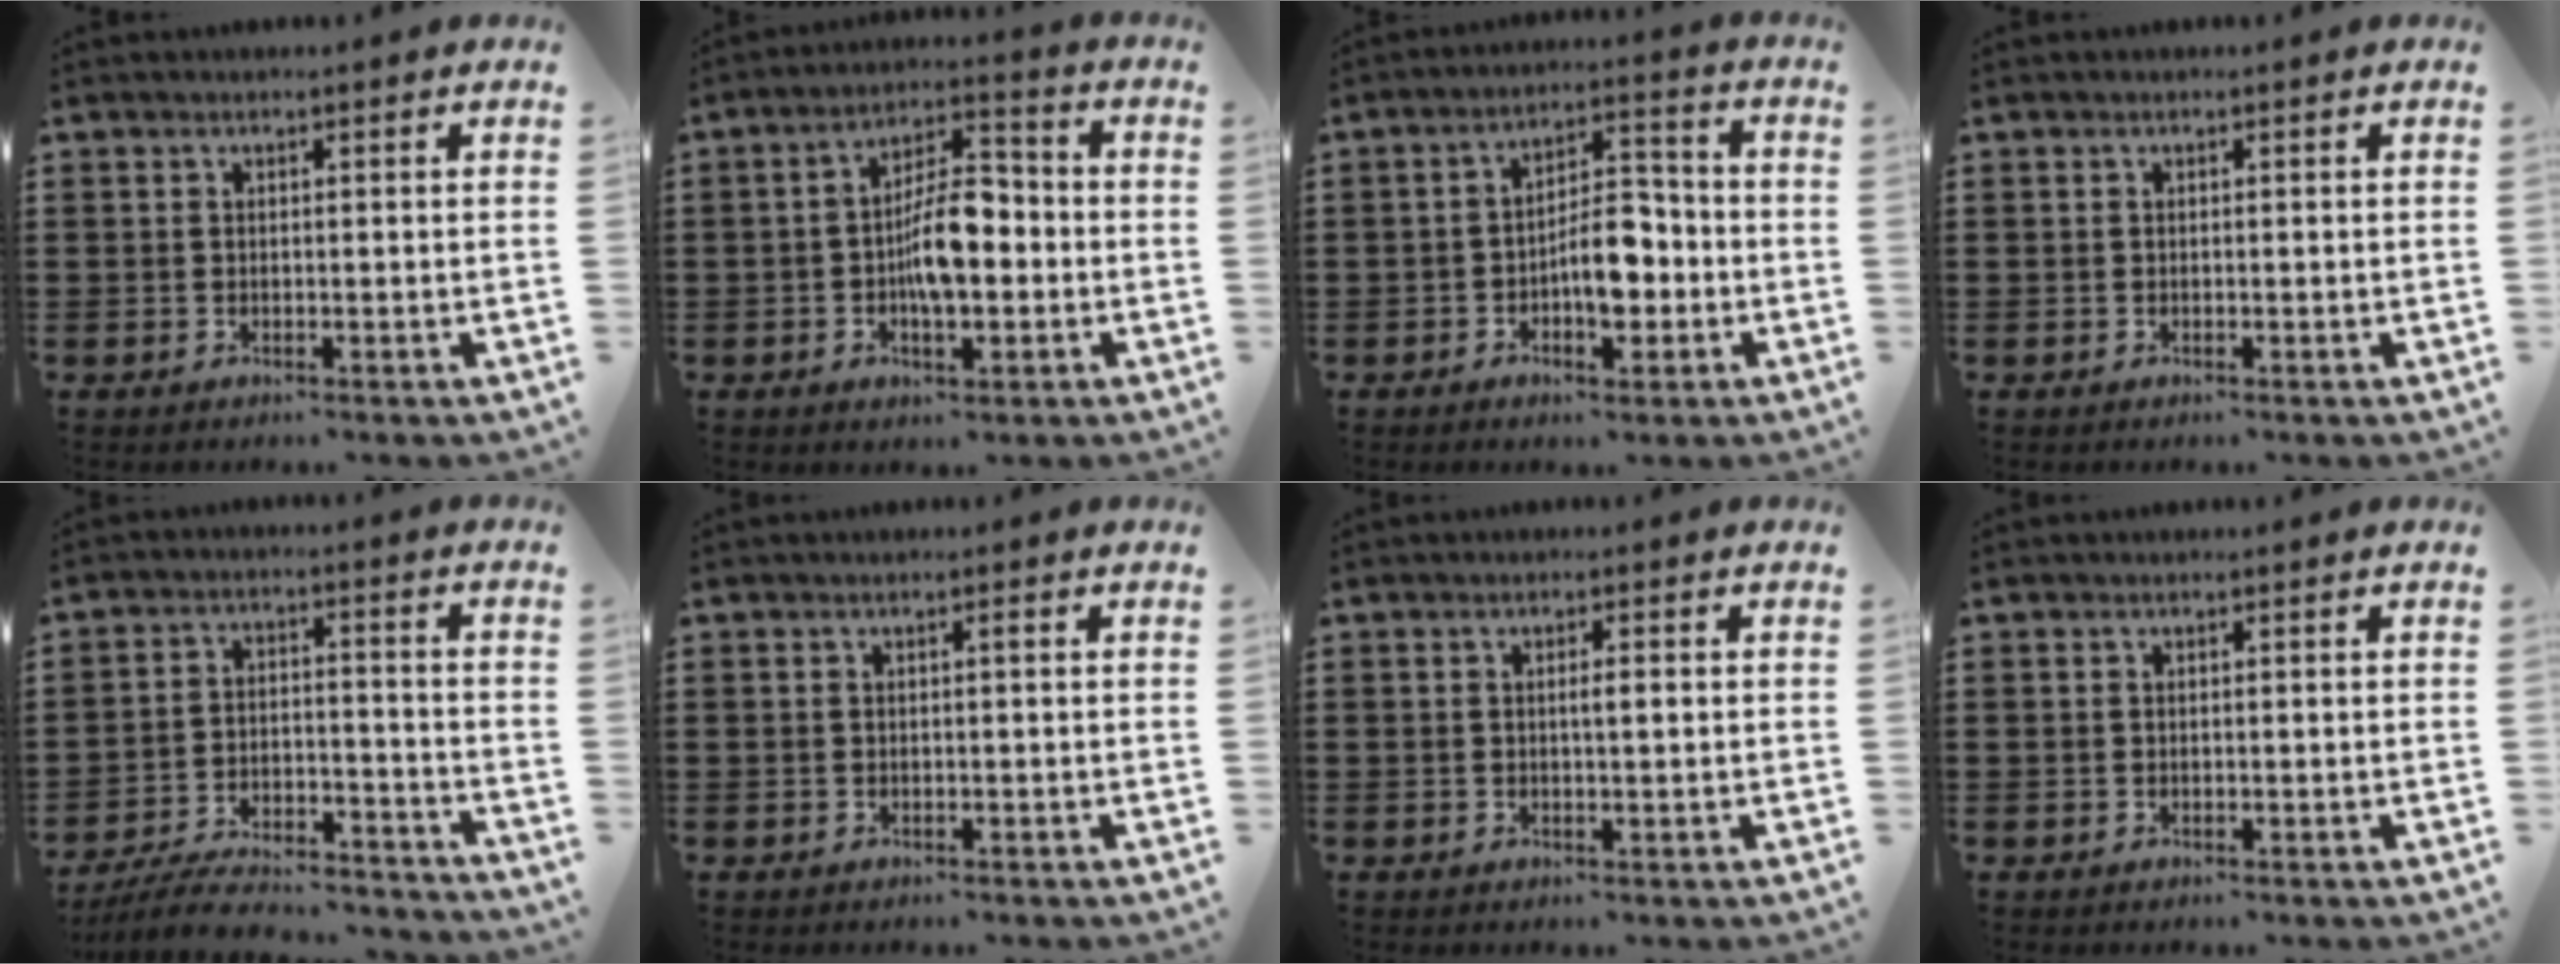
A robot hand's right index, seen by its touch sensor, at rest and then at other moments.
{"total": 8.2, "force": [-1.2, 3.5, 7.3], "torque": [-0.136, 0.005, -0.028]}
{"total": 7.5, "force": [-2.1, 3.8, 6.1], "torque": [-0.080, 0.004, -0.042]}
{"total": 0.0}
{"total": 7.1, "force": [-6.7, 0.8, 2.0], "torque": [-0.037, 0.011, -0.130]}
{"total": 0.5, "force": [0.1, 0.0, 0.5], "torque": [-0.009, 0.000, 0.001]}
{"total": 1.4, "force": [0.1, 0.2, 1.4], "torque": [-0.025, 0.001, 0.000]}
{"total": 0.0}